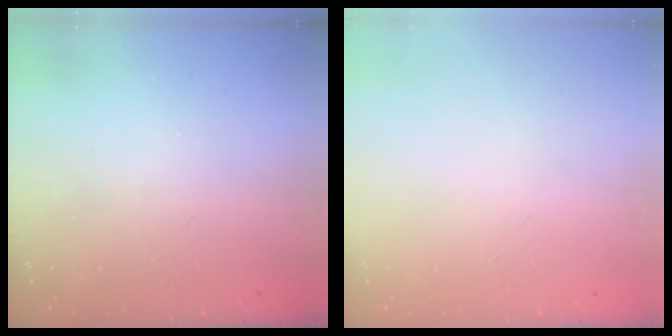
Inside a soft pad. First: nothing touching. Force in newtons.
{"total": 0.0}